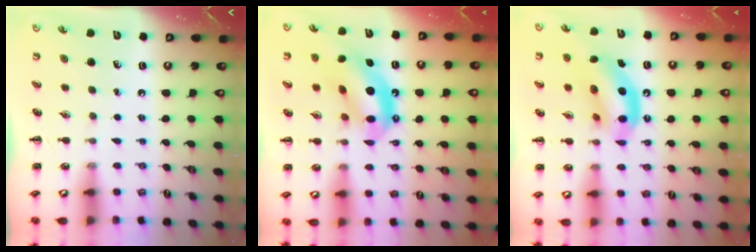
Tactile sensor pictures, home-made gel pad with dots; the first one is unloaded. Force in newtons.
{"total": 12.6, "press": 12.2, "slide": 3.4}
{"total": 13.1, "press": 12.7, "slide": 3.4}